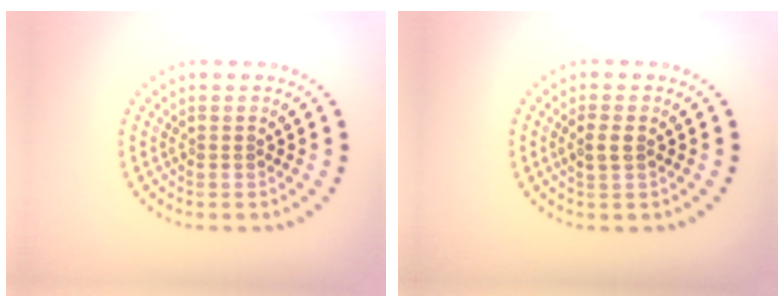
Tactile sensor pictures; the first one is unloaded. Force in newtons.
{"total": 1.4, "press": 1.3, "slide": 0.3}